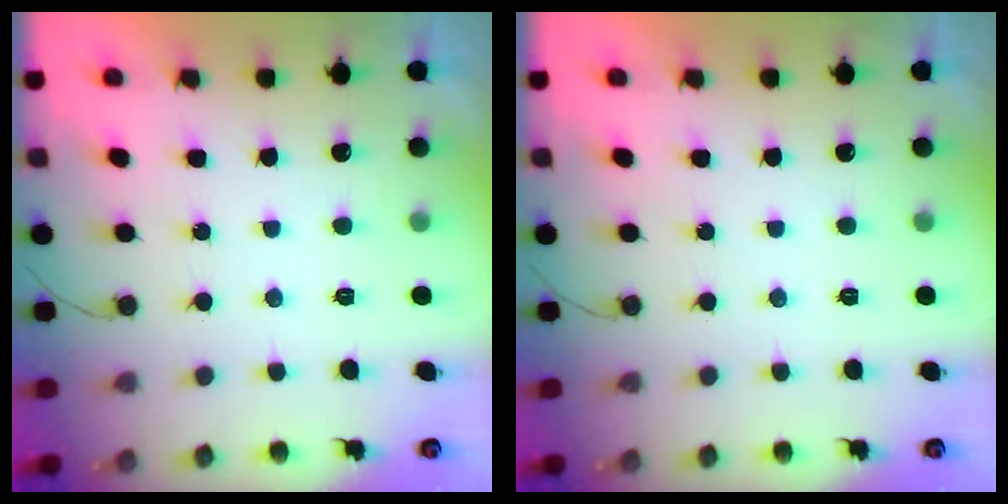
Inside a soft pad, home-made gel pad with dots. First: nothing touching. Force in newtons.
{"total": 0.0}